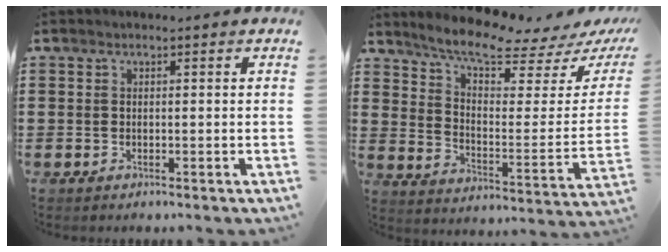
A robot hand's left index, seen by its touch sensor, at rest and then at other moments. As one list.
[{"total": 8.7, "force": [7.5, 1.3, 4.2], "torque": [-0.099, -0.051, 0.131]}]